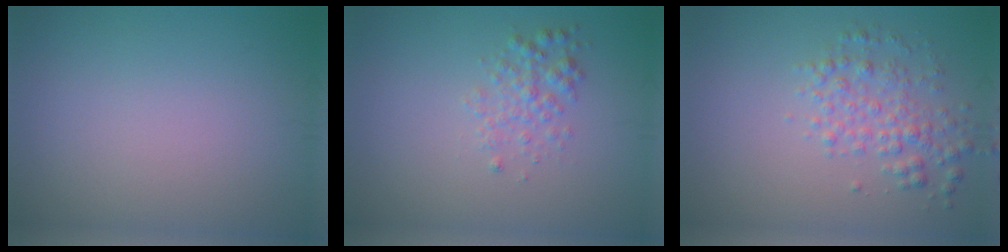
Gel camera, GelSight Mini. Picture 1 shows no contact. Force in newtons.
{"total": 1.9, "press": 1.9, "slide": 0.0}
{"total": 3.0, "press": 3.0, "slide": 0.0}